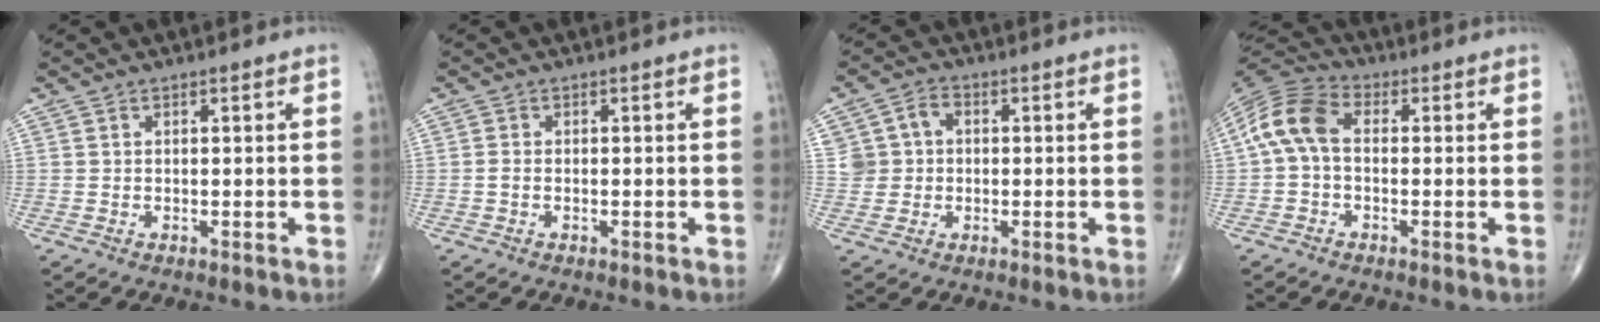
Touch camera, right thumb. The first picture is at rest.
{"total": 1.0, "force": [-0.3, 0.6, 0.7], "torque": [-0.017, -0.001, -0.006]}
{"total": 5.2, "force": [0.5, 4.7, 2.1], "torque": [-0.020, 0.013, 0.005]}
{"total": 9.4, "force": [0.2, 6.0, 7.2], "torque": [-0.144, 0.027, -0.012]}